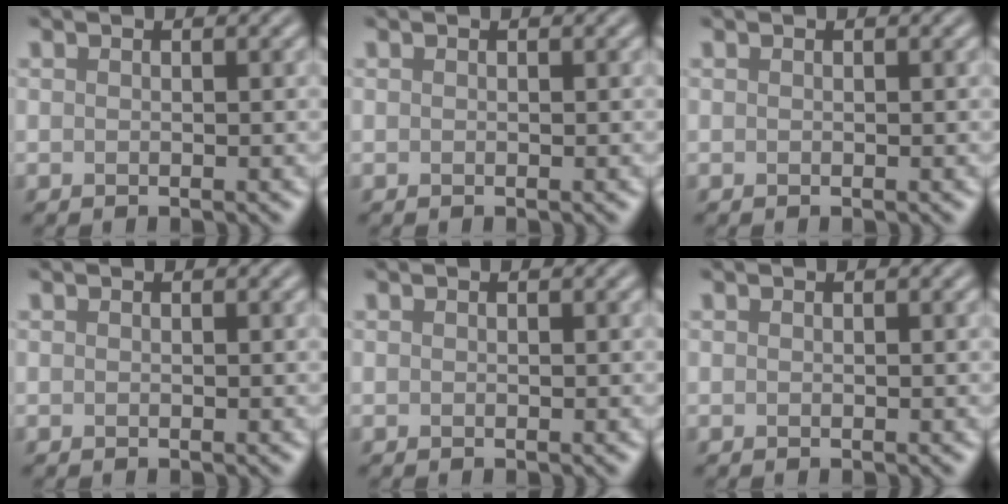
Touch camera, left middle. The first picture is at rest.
{"total": 0.0}
{"total": 0.0}
{"total": 0.0}
{"total": 0.0}
{"total": 0.0}